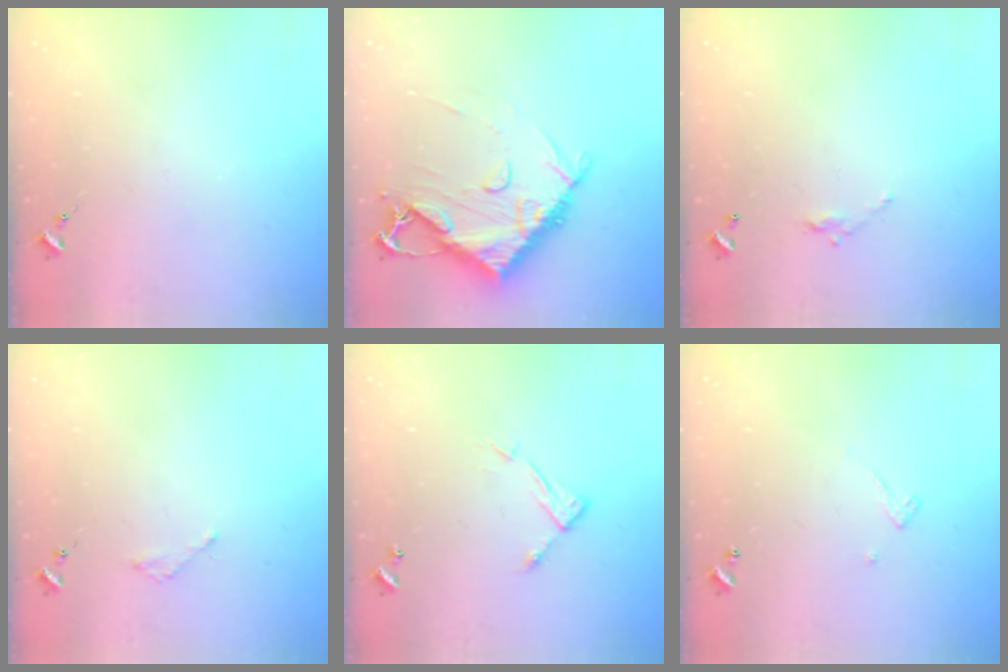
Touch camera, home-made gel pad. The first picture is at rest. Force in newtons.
{"total": 13.0, "press": 12.9, "slide": 1.5}
{"total": 4.8, "press": 4.8, "slide": 0.3}
{"total": 2.0, "press": 2.0, "slide": 0.3}
{"total": 6.3, "press": 6.3, "slide": 0.4}
{"total": 3.2, "press": 3.2, "slide": 0.1}